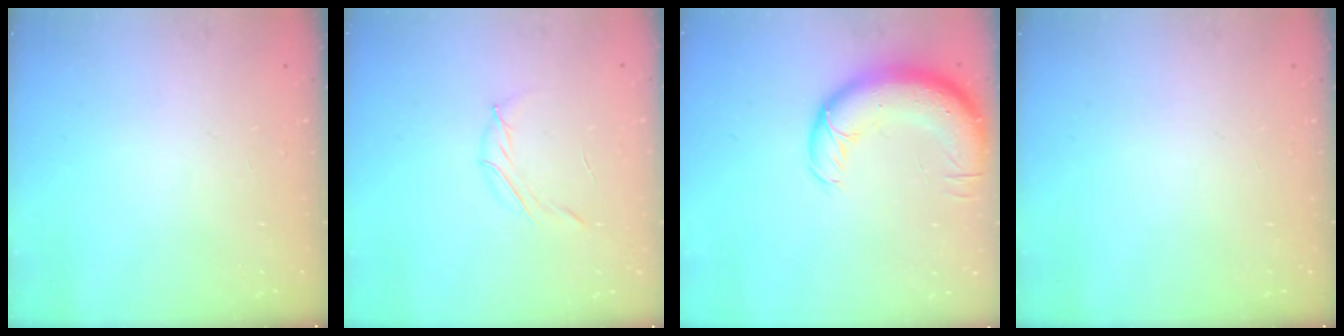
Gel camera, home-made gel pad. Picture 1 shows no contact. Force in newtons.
{"total": 4.0, "press": 3.8, "slide": 1.0}
{"total": 14.5, "press": 14.1, "slide": 3.5}
{"total": 0.0}